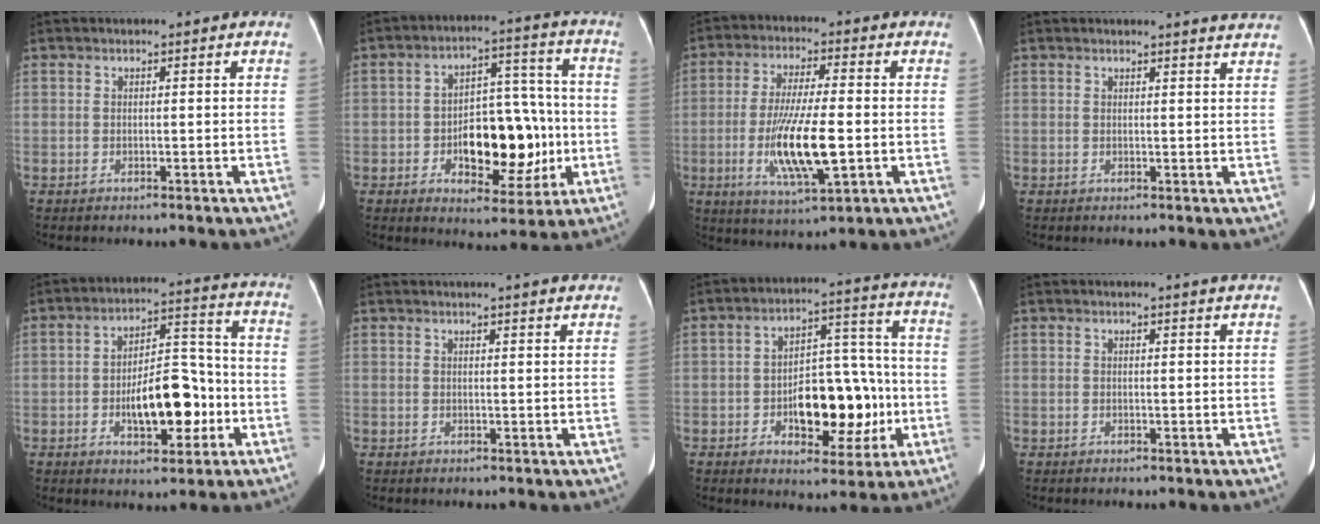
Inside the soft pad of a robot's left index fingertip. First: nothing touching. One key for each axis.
{"total": 14.0, "fx": -2.8, "fy": 6.9, "fz": 11.9, "tx": -0.176, "ty": 0.028, "tz": -0.031}
{"total": 12.0, "fx": -2.4, "fy": 1.9, "fz": 11.6, "tx": -0.227, "ty": -0.015, "tz": -0.040}
{"total": 4.4, "fx": 4.2, "fy": -0.4, "fz": 1.1, "tx": -0.015, "ty": -0.010, "tz": 0.027}
{"total": 11.0, "fx": -3.0, "fy": 4.9, "fz": 9.4, "tx": -0.152, "ty": 0.022, "tz": -0.043}
{"total": 8.8, "fx": 8.0, "fy": 0.8, "fz": 3.7, "tx": -0.042, "ty": 0.013, "tz": 0.080}
{"total": 13.0, "fx": -3.1, "fy": 6.5, "fz": 10.8, "tx": -0.156, "ty": 0.030, "tz": -0.038}
{"total": 3.4, "fx": 3.2, "fy": -0.6, "fz": 1.2, "tx": -0.017, "ty": -0.005, "tz": 0.024}